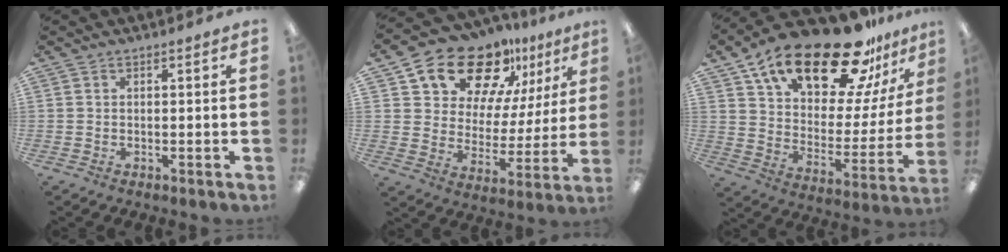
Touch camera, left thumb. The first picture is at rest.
{"total": 18.5, "force": [14.3, 9.4, 7.2], "torque": [-0.127, -0.101, 0.251]}
{"total": 25.4, "force": [18.3, 9.4, 15.0], "torque": [-0.241, -0.115, 0.309]}